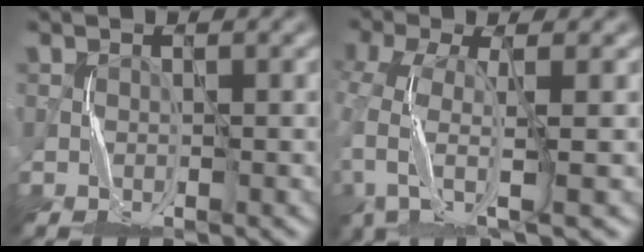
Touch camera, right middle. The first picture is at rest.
{"total": 6.9, "force": [-3.2, 2.1, 5.8], "torque": [-0.135, -0.006, -0.073]}